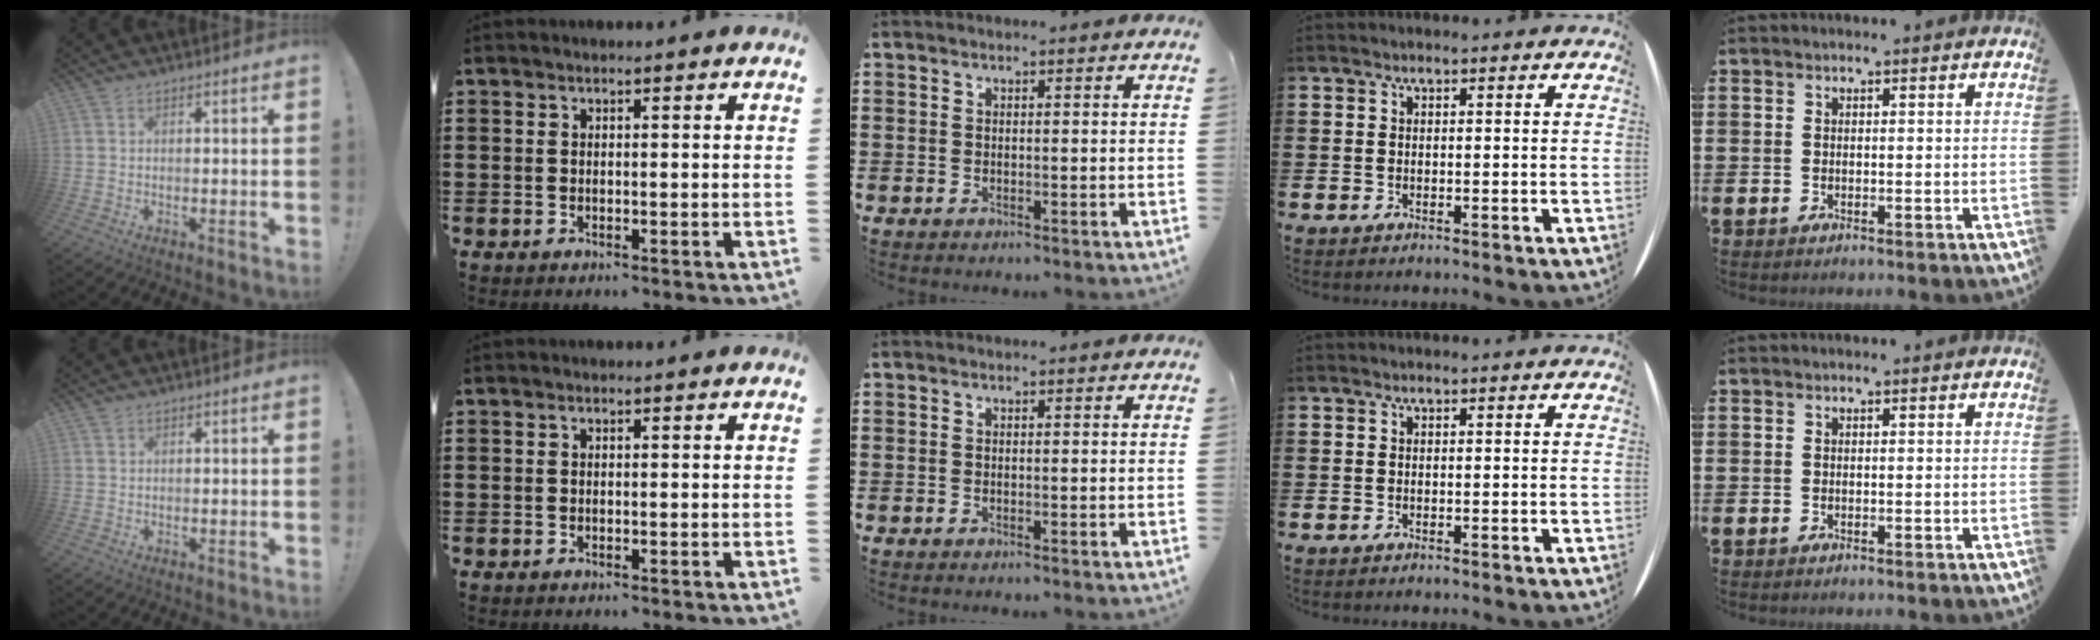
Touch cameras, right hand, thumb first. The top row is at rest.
{"thumb": {"total": 0.8, "force": [0.6, 0.5, 0.1], "torque": [0.005, -0.003, 0.010]}}